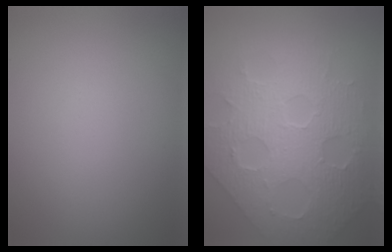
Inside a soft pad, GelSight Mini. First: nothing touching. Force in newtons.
{"total": 9.7, "press": 6.8, "slide": 6.9}